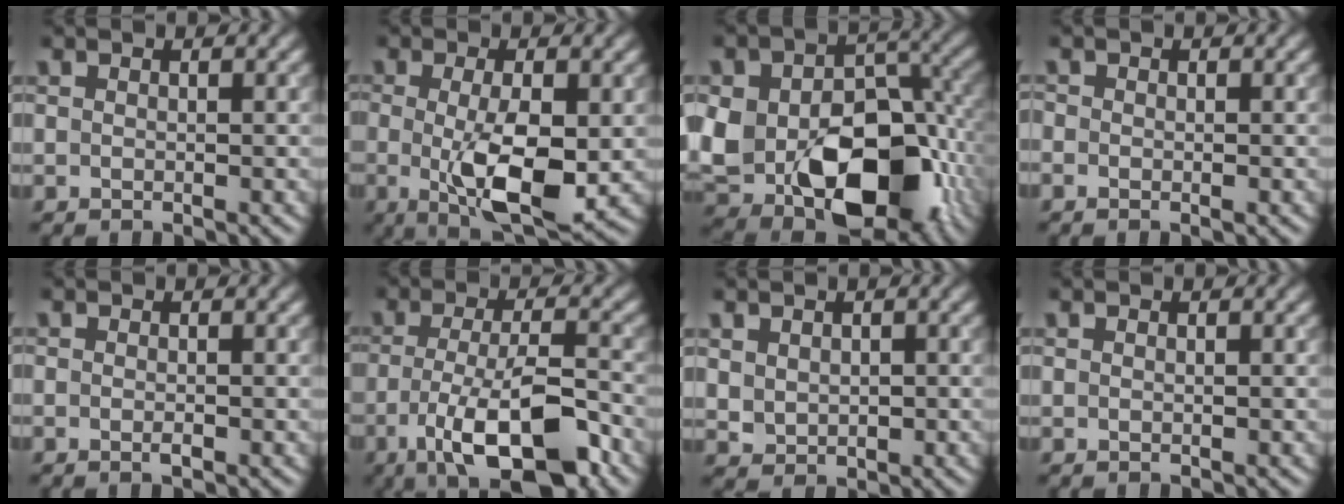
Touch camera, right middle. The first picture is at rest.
{"total": 7.3, "force": [-1.0, 2.5, 6.8], "torque": [-0.127, -0.021, -0.011]}
{"total": 15.4, "force": [-4.0, 10.1, 10.9], "torque": [-0.169, -0.022, -0.058]}
{"total": 0.7, "force": [-0.4, 0.4, 0.5], "torque": [-0.007, -0.002, -0.007]}
{"total": 0.6, "force": [-0.3, 0.2, 0.5], "torque": [-0.010, -0.002, -0.004]}
{"total": 9.7, "force": [-4.4, 3.0, 8.1], "torque": [-0.139, -0.009, -0.074]}
{"total": 1.8, "force": [0.6, 1.5, 0.7], "torque": [-0.016, -0.006, 0.019]}
{"total": 0.0}